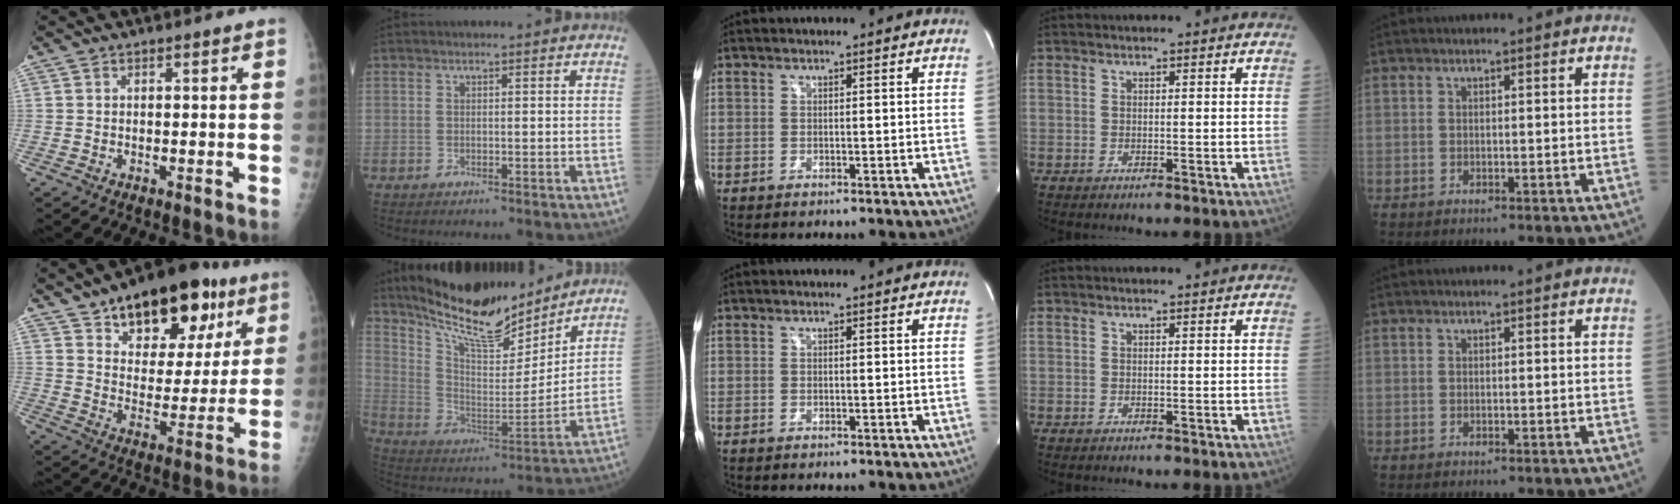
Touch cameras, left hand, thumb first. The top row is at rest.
{"thumb": {"total": 22.1, "force": [12.6, 11.6, 13.9], "torque": [-0.158, -0.031, 0.192]}, "index": {"total": 16.6, "force": [14.6, 3.3, 7.3], "torque": [-0.134, -0.010, 0.257]}}